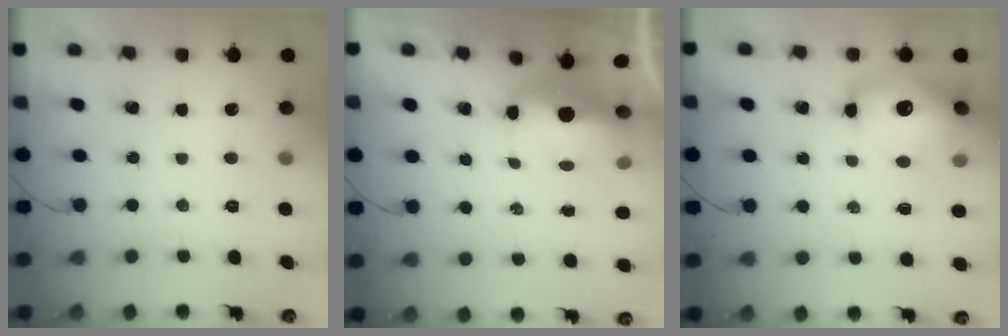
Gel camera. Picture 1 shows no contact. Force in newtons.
{"total": 8.0, "press": 7.1, "slide": 3.7}
{"total": 14.5, "press": 13.9, "slide": 4.2}